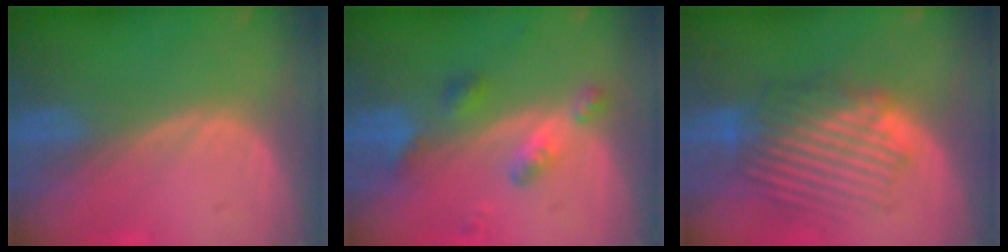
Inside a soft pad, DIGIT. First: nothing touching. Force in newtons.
{"total": 5.6, "press": 4.9, "slide": 2.7}
{"total": 8.7, "press": 8.4, "slide": 2.1}